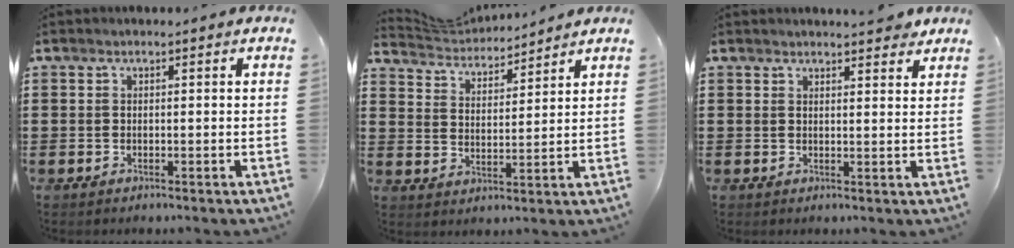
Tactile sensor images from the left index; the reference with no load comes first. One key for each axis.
{"total": 4.4, "fx": 4.3, "fy": 0.7, "fz": 0.3, "tx": -0.029, "ty": -0.023, "tz": 0.074}
{"total": 2.7, "fx": 2.5, "fy": 0.3, "fz": 0.8, "tx": -0.013, "ty": -0.005, "tz": 0.046}